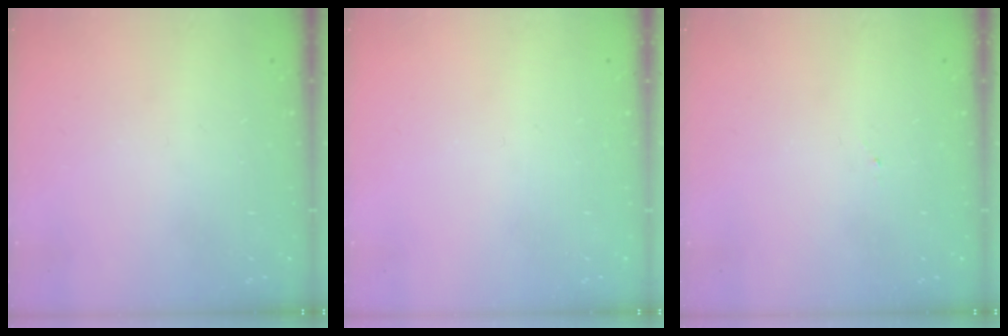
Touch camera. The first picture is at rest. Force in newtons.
{"total": 0.0}
{"total": 2.5, "press": 2.5, "slide": 0.1}